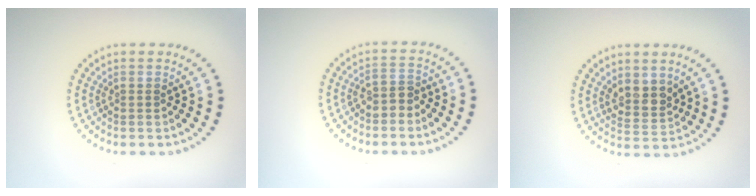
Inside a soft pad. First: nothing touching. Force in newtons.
{"total": 1.8, "press": 1.6, "slide": 0.9}
{"total": 2.4, "press": 2.1, "slide": 1.1}